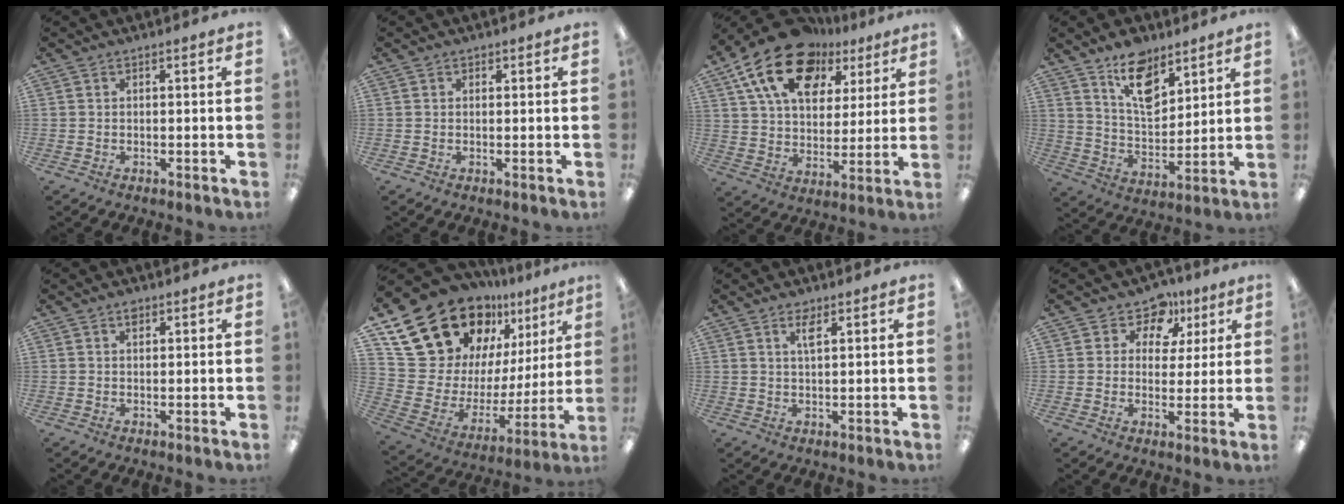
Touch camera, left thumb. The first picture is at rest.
{"total": 0.9, "force": [0.5, 0.8, 0.1], "torque": [-0.001, 0.004, 0.008]}
{"total": 19.3, "force": [11.4, 11.8, 10.2], "torque": [-0.181, -0.051, 0.205]}
{"total": 13.1, "force": [9.0, 6.8, 6.7], "torque": [-0.099, -0.048, 0.161]}
{"total": 1.7, "force": [1.0, 1.1, 0.9], "torque": [-0.004, -0.004, 0.015]}
{"total": 23.7, "force": [17.2, 13.6, 9.0], "torque": [-0.154, -0.126, 0.335]}
{"total": 3.4, "force": [2.1, 1.2, 2.4], "torque": [-0.038, -0.002, 0.033]}
{"total": 8.2, "force": [4.9, 6.3, 2.0], "torque": [-0.034, -0.034, 0.087]}